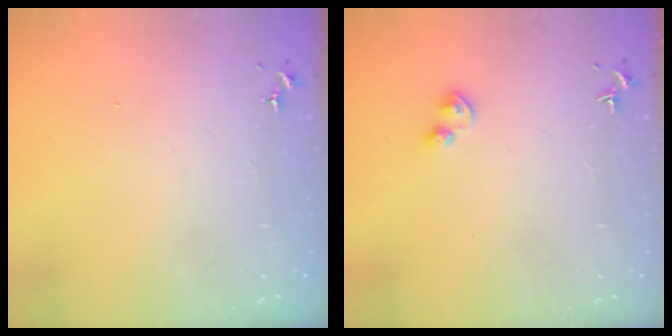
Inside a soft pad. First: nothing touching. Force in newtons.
{"total": 3.8, "press": 3.8, "slide": 0.6}